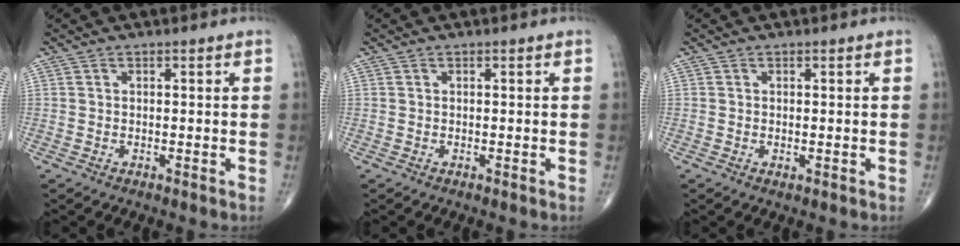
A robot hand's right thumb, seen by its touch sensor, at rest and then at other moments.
{"total": 0.0}
{"total": 0.6, "force": [-0.1, 0.3, 0.5], "torque": [-0.010, -0.003, -0.001]}